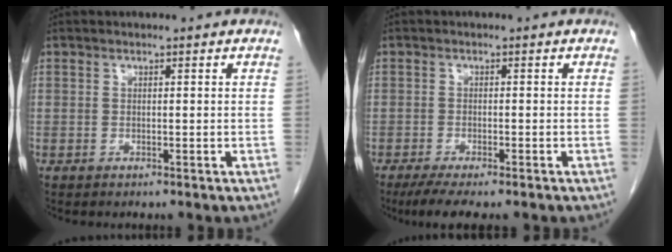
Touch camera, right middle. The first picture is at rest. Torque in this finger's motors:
{"motor_torque": [1.10, -0.90, 0.33, 0.11]}